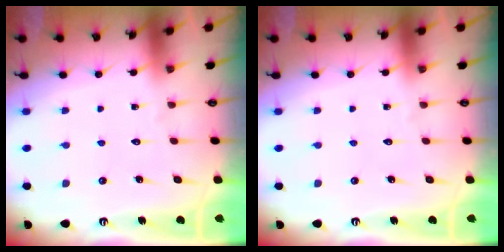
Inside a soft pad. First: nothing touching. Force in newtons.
{"total": 0.0}